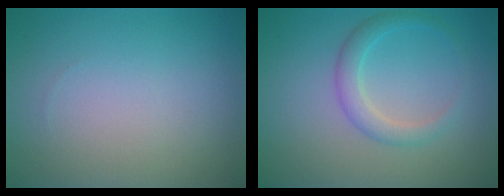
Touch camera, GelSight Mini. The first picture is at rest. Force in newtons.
{"total": 2.3, "press": 2.3, "slide": 0.2}